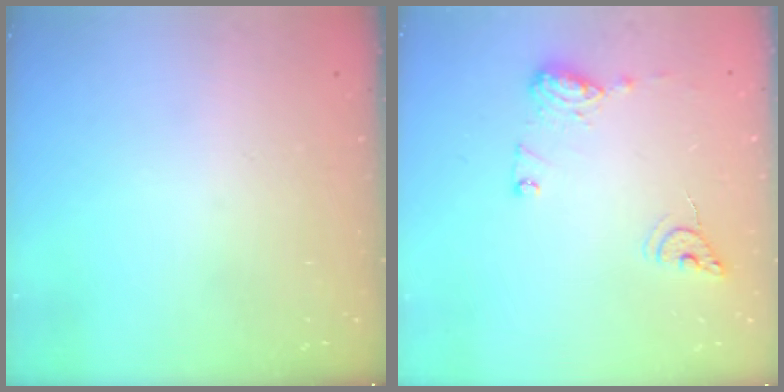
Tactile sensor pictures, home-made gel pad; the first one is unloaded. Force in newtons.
{"total": 10.4, "press": 10.3, "slide": 0.9}